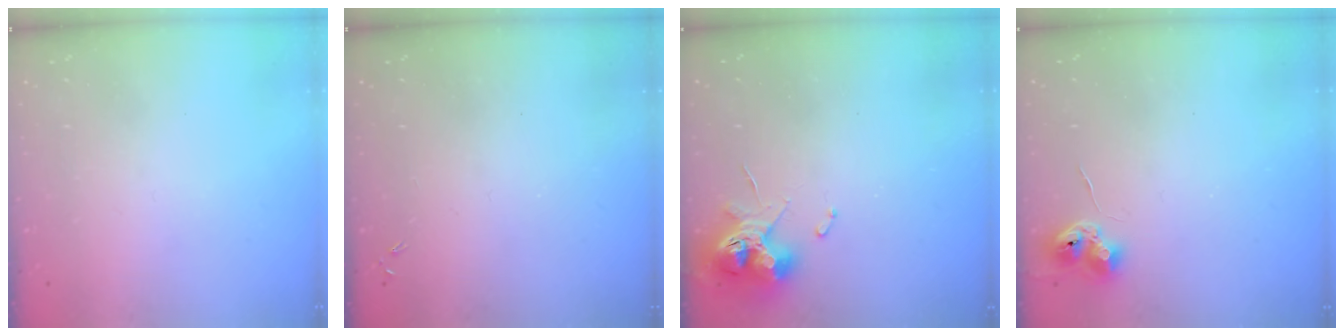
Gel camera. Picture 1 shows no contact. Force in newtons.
{"total": 0.0}
{"total": 9.9, "press": 9.8, "slide": 1.1}
{"total": 7.4, "press": 7.4, "slide": 0.7}